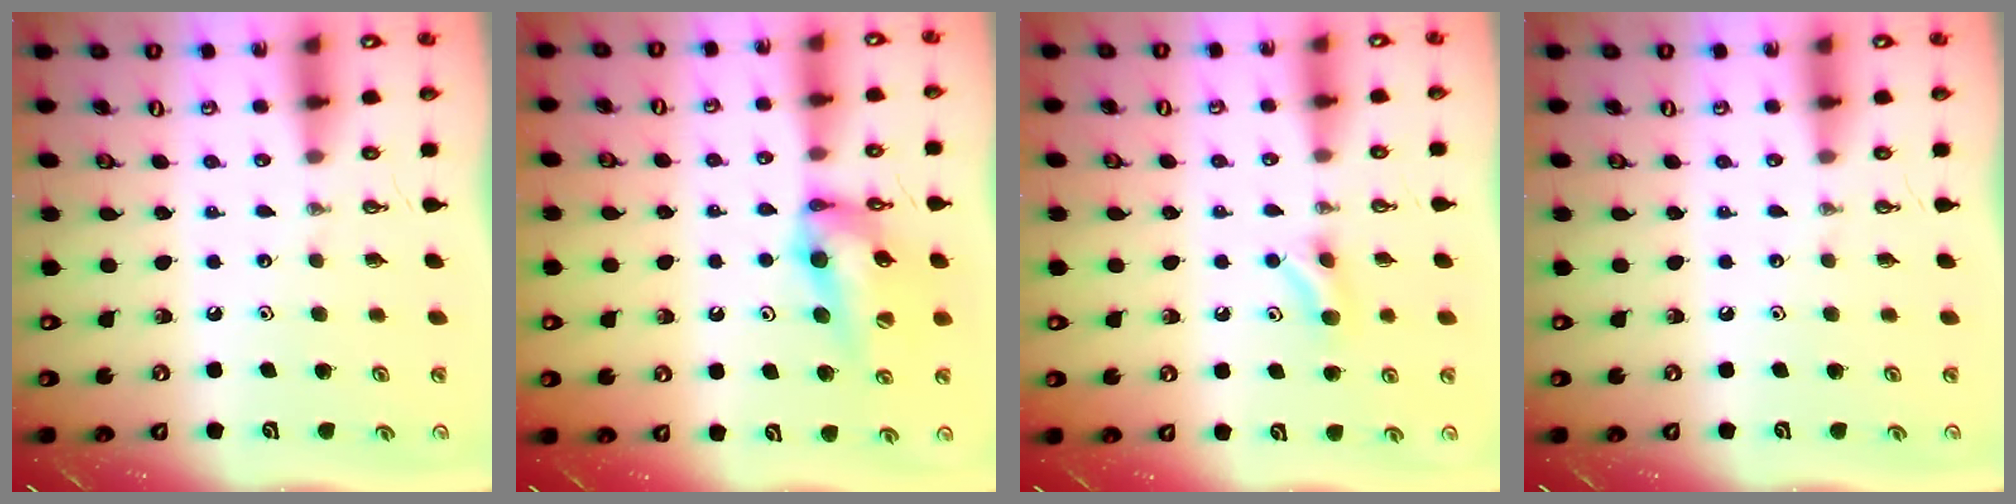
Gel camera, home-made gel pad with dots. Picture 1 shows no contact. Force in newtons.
{"total": 11.4, "press": 10.7, "slide": 3.9}
{"total": 4.0, "press": 3.8, "slide": 1.4}
{"total": 0.0}